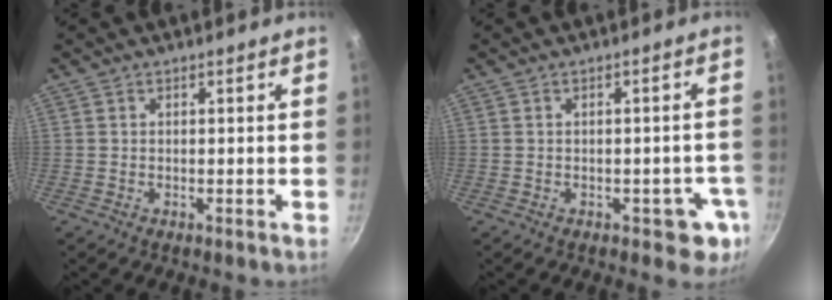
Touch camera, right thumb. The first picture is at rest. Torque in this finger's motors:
{"motor_torque": [0.48, 0.38, -0.06, 0.09, -0.01]}